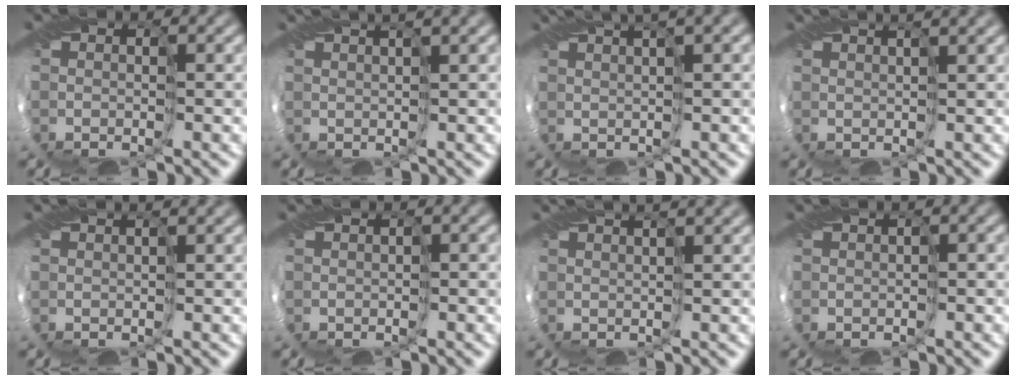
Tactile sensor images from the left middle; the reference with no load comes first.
{"total": 2.7, "force": [2.0, 0.1, 1.9], "torque": [-0.037, 0.008, 0.029]}
{"total": 4.3, "force": [2.7, 0.4, 3.4], "torque": [-0.058, 0.015, 0.046]}
{"total": 3.2, "force": [2.4, 0.4, 2.0], "torque": [-0.030, 0.014, 0.022]}
{"total": 1.5, "force": [1.2, 0.0, 0.8], "torque": [-0.018, 0.002, 0.017]}
{"total": 0.6, "force": [0.3, 0.0, 0.5], "torque": [-0.012, 0.002, 0.006]}
{"total": 3.2, "force": [2.6, 0.5, 1.9], "torque": [-0.027, 0.014, 0.022]}
{"total": 0.9, "force": [0.3, 0.0, 0.8], "torque": [-0.018, 0.003, 0.007]}